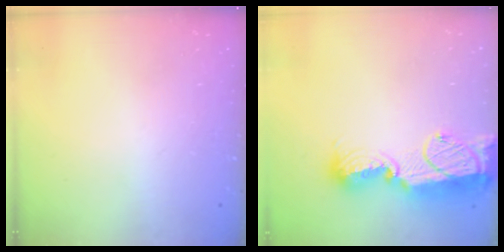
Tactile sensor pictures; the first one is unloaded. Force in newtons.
{"total": 16.5, "press": 16.4, "slide": 1.6}